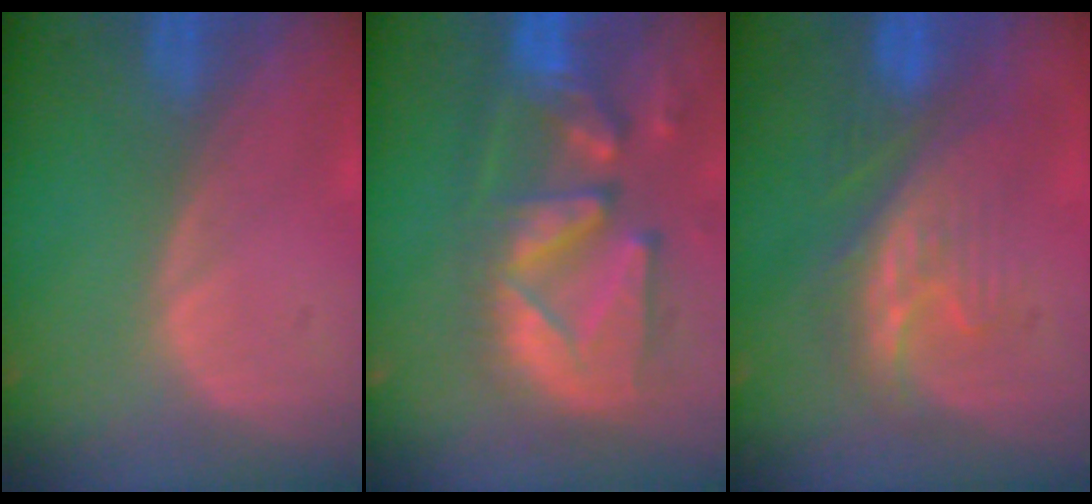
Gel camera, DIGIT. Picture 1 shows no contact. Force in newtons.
{"total": 12.9, "press": 11.2, "slide": 6.3}
{"total": 7.6, "press": 7.4, "slide": 1.7}